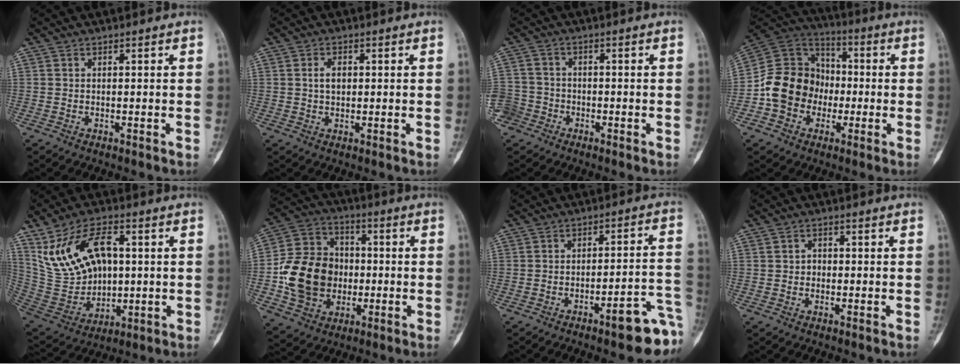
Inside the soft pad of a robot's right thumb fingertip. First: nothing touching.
{"total": 3.0, "force": [0.6, 1.9, 2.2], "torque": [-0.031, 0.002, 0.010]}
{"total": 6.0, "force": [-3.1, 5.0, 0.7], "torque": [-0.007, 0.022, -0.062]}
{"total": 14.9, "force": [-3.2, 13.0, 6.7], "torque": [-0.084, 0.048, -0.062]}
{"total": 17.1, "force": [4.7, 10.7, 12.5], "torque": [-0.209, 0.000, 0.107]}
{"total": 17.8, "force": [-2.0, 14.6, 10.0], "torque": [-0.156, 0.028, -0.032]}
{"total": 16.7, "force": [-7.1, 3.7, 14.7], "torque": [-0.139, 0.059, -0.094]}
{"total": 1.7, "force": [-0.1, 1.6, 0.8], "torque": [0.002, 0.006, -0.005]}